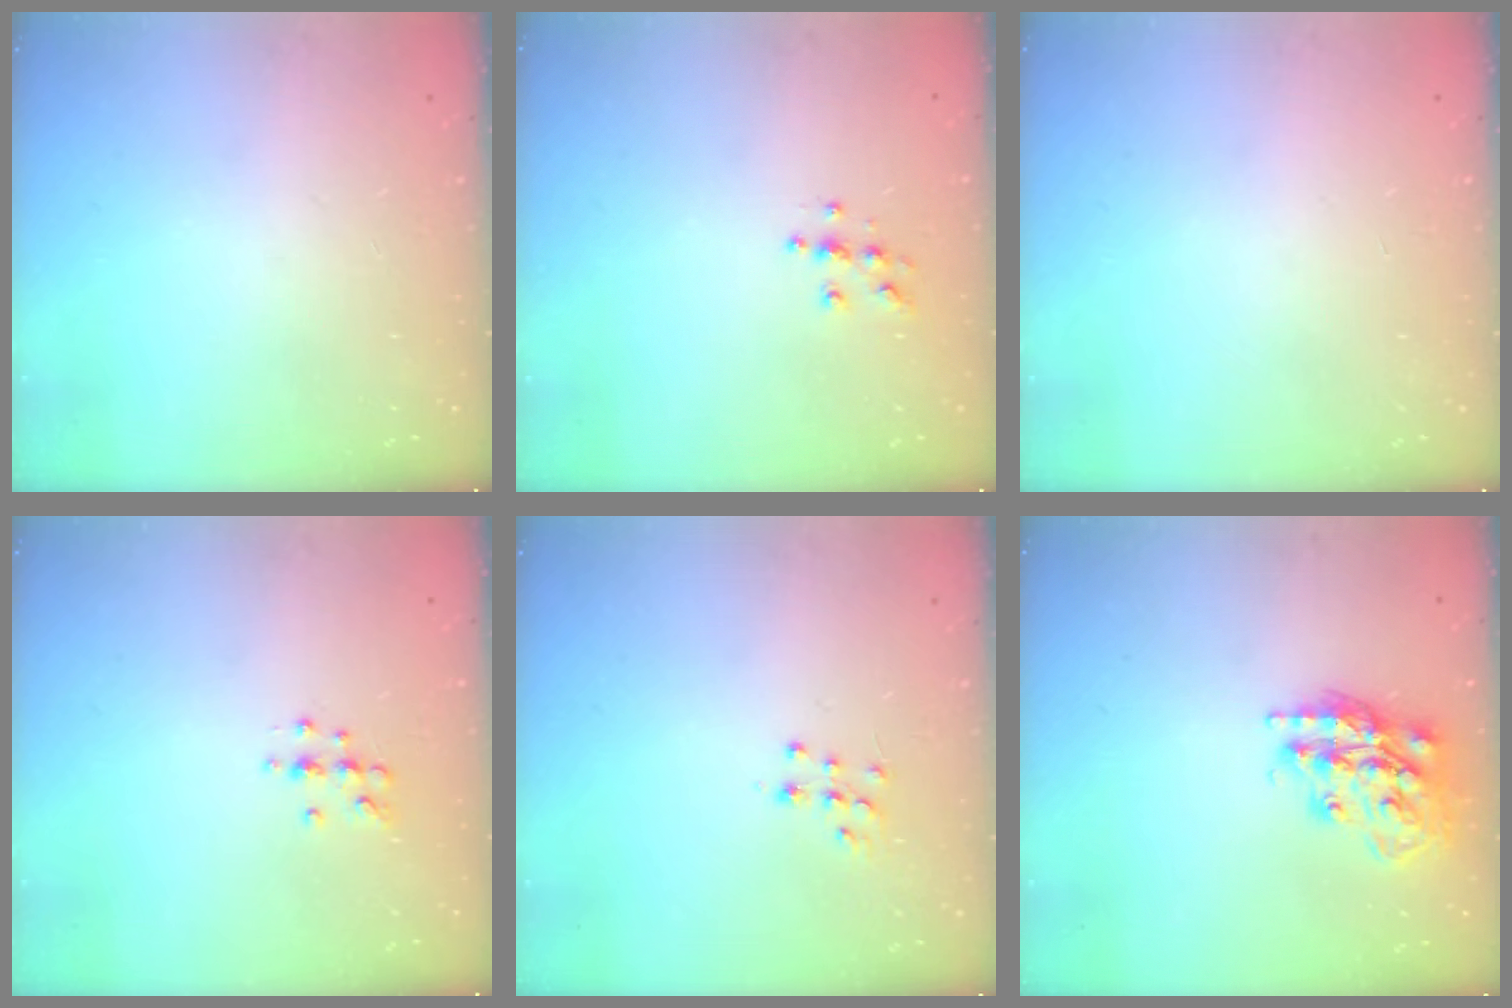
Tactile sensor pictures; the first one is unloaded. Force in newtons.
{"total": 5.4, "press": 5.4, "slide": 0.1}
{"total": 0.0}
{"total": 7.3, "press": 7.2, "slide": 1.2}
{"total": 7.0, "press": 7.0, "slide": 0.3}
{"total": 16.6, "press": 16.5, "slide": 1.1}